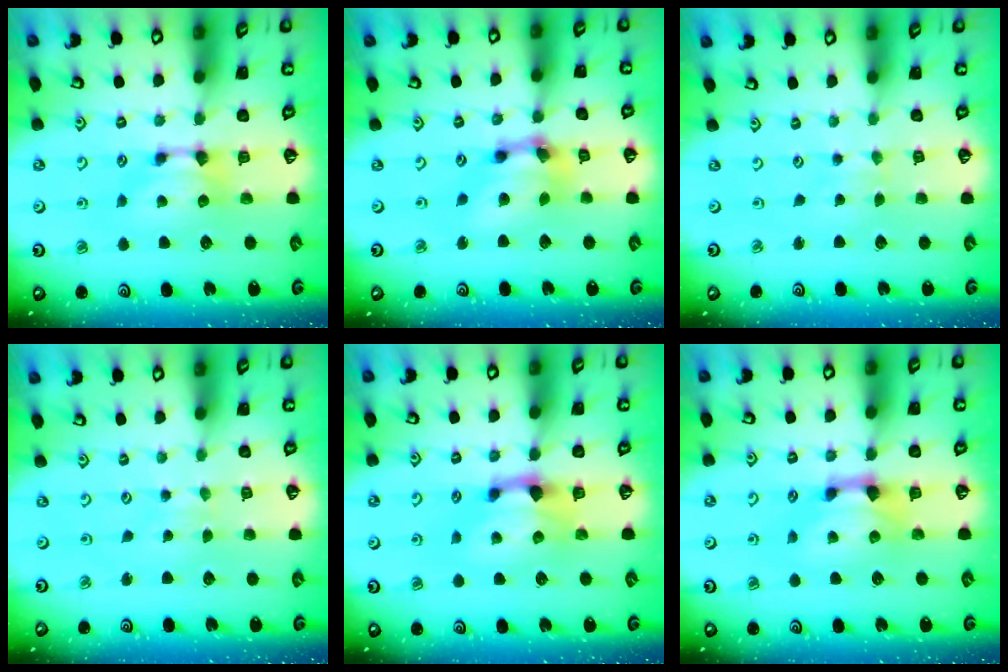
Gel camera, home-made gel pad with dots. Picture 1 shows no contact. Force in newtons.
{"total": 6.4, "press": 6.0, "slide": 2.0}
{"total": 3.1, "press": 3.1, "slide": 0.2}
{"total": 4.1, "press": 4.1, "slide": 0.1}
{"total": 1.6, "press": 1.0, "slide": 1.3}
{"total": 1.9, "press": 1.3, "slide": 1.4}